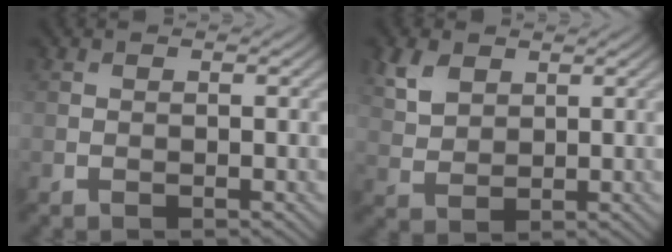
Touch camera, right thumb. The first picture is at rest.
{"total": 4.6, "force": [2.6, 2.9, 2.5], "torque": [-0.066, 0.001, 0.056]}